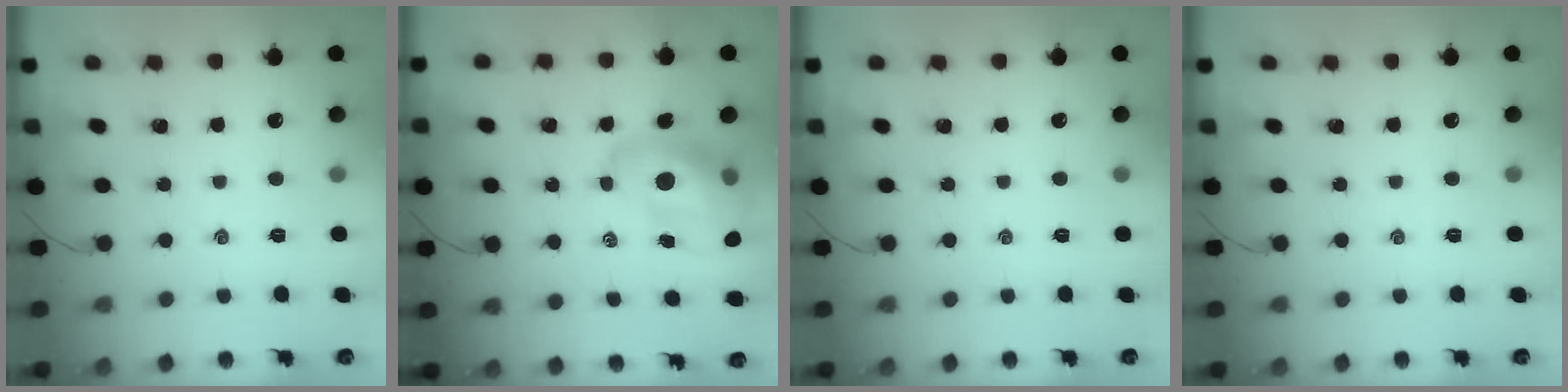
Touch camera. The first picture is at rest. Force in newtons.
{"total": 16.4, "press": 15.7, "slide": 4.6}
{"total": 0.0}
{"total": 0.0}